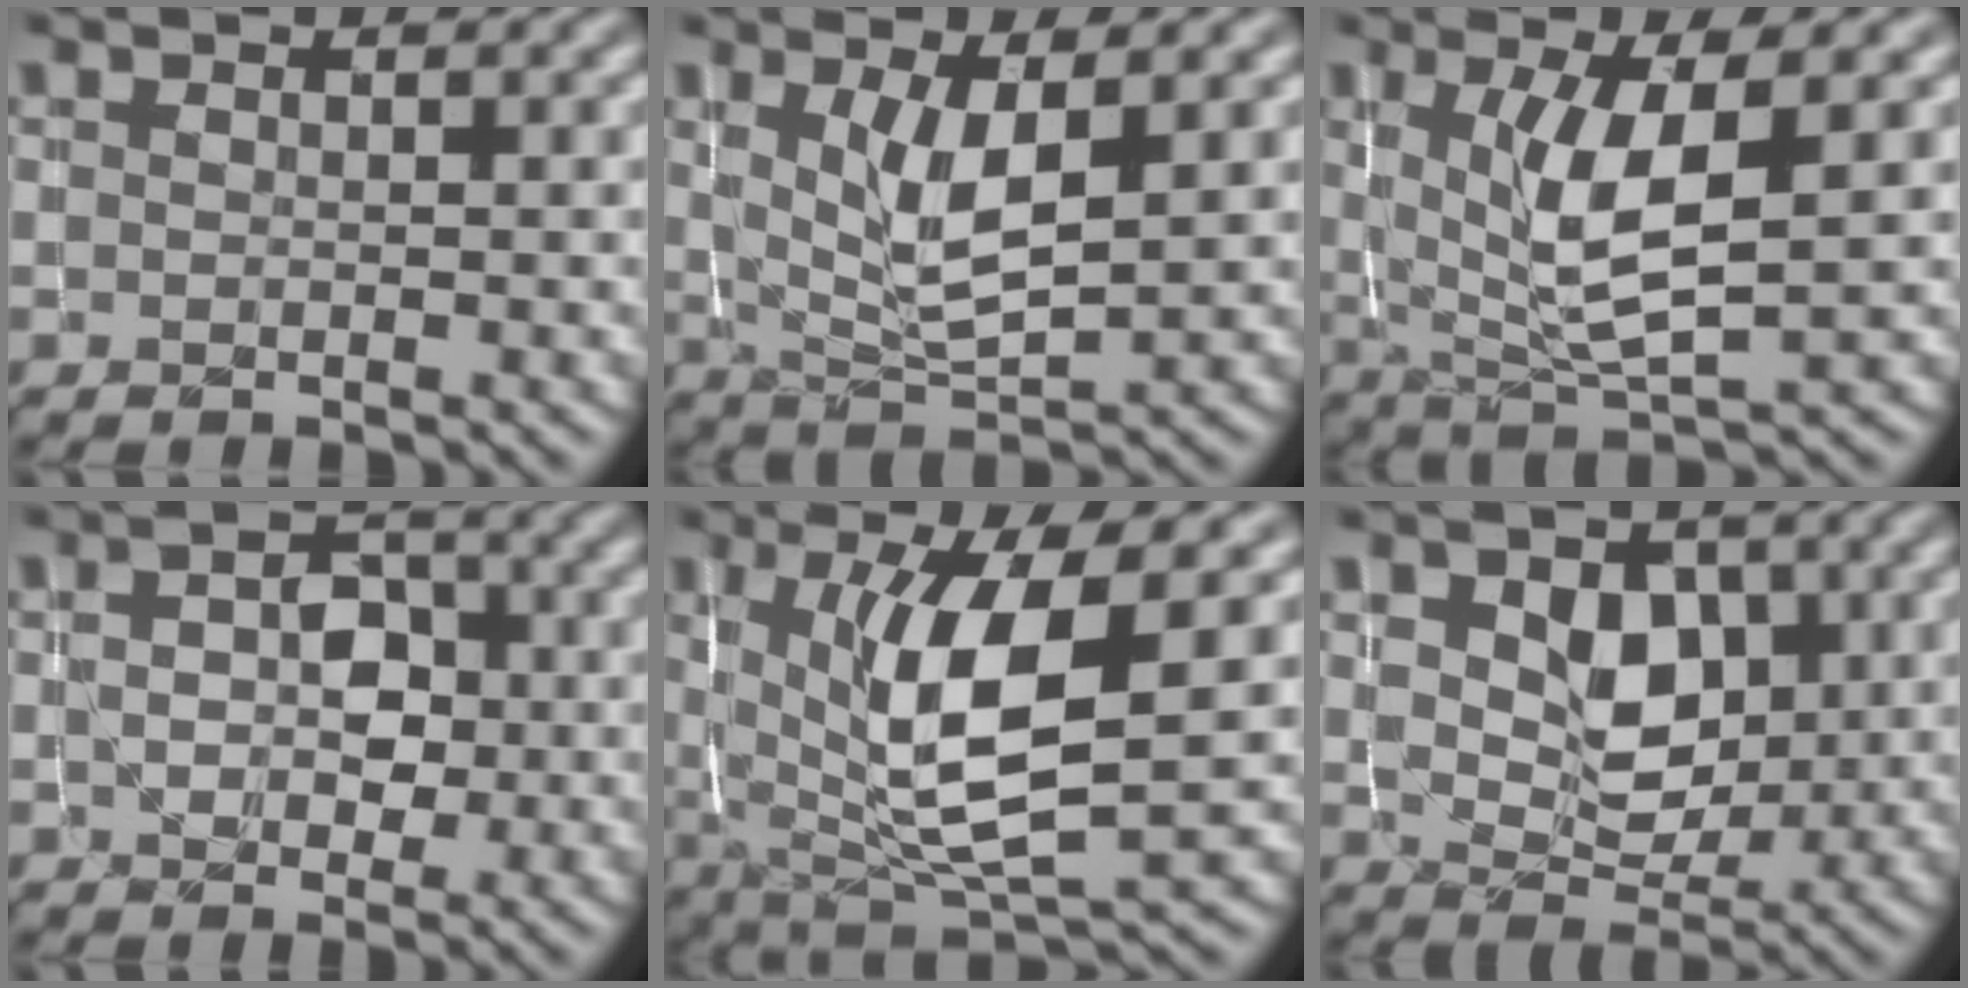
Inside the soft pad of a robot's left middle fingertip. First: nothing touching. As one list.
[{"total": 4.2, "force": [1.0, 1.2, 3.9], "torque": [-0.078, -0.011, 0.024]}, {"total": 5.9, "force": [0.7, 1.6, 5.6], "torque": [-0.112, -0.013, 0.020]}, {"total": 3.6, "force": [-0.2, 2.7, 2.4], "torque": [-0.039, 0.000, -0.008]}, {"total": 8.7, "force": [0.9, 2.6, 8.2], "torque": [-0.148, -0.011, 0.023]}, {"total": 4.4, "force": [0.9, 3.2, 2.9], "torque": [-0.050, -0.010, 0.012]}]